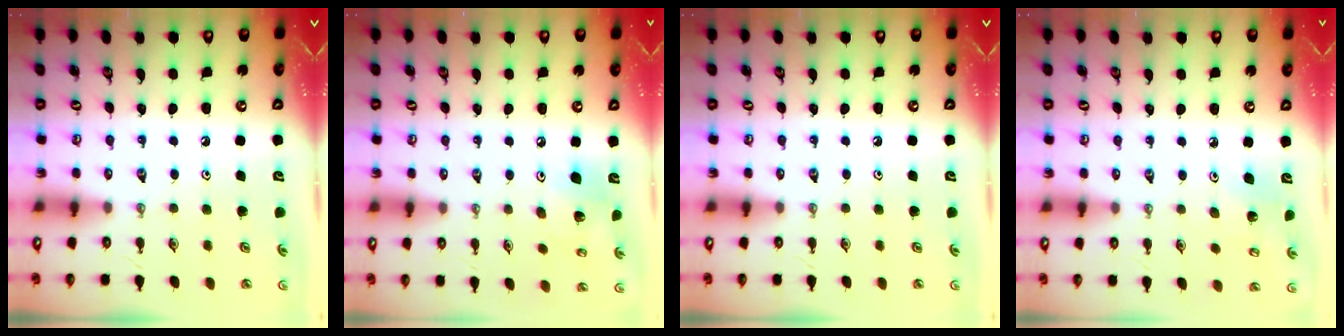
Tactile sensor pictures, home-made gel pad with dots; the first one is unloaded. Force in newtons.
{"total": 11.0, "press": 10.8, "slide": 1.6}
{"total": 0.0}
{"total": 5.3, "press": 4.9, "slide": 1.8}